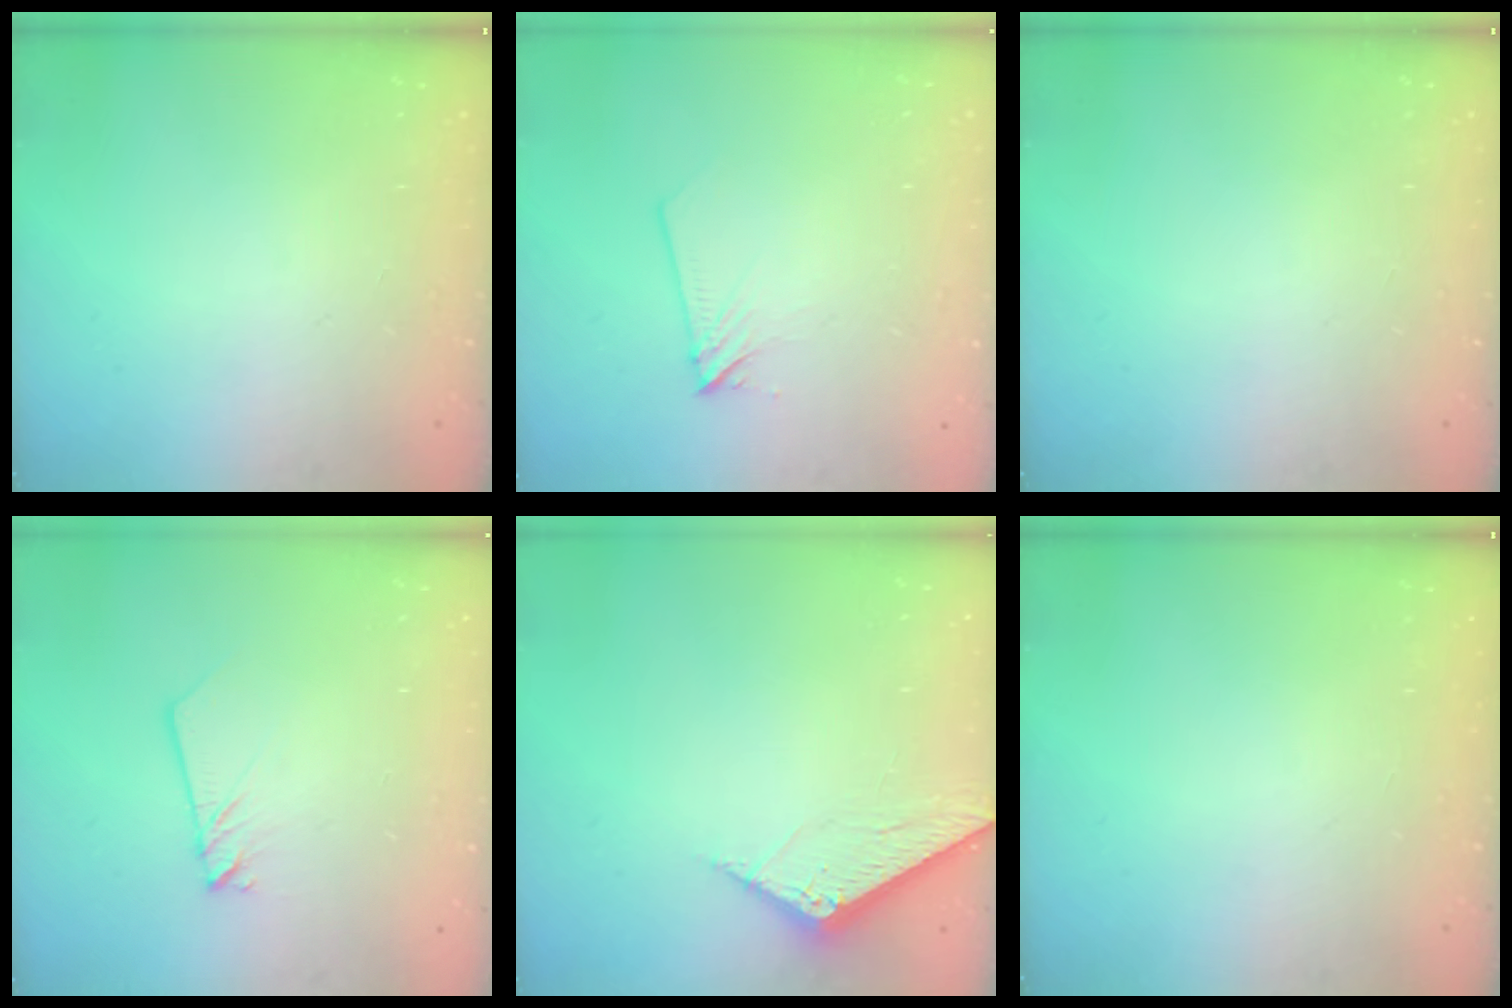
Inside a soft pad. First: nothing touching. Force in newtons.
{"total": 3.7, "press": 3.7, "slide": 0.4}
{"total": 0.0}
{"total": 2.1, "press": 2.1, "slide": 0.2}
{"total": 6.8, "press": 6.8, "slide": 0.5}
{"total": 0.0}